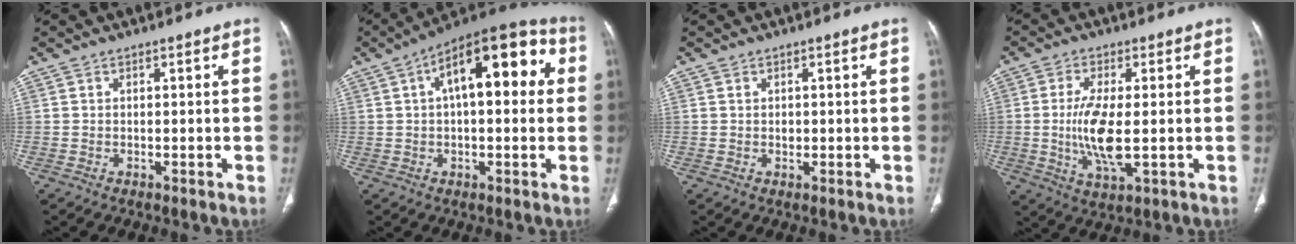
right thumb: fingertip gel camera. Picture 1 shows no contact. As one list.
[{"total": 17.9, "force": [4.3, 8.0, 15.4], "torque": [-0.193, 0.041, 0.054]}, {"total": 0.9, "force": [0.2, 0.7, 0.6], "torque": [-0.008, 0.001, 0.004]}, {"total": 9.4, "force": [-0.5, 3.1, 8.8], "torque": [-0.187, -0.014, -0.006]}]